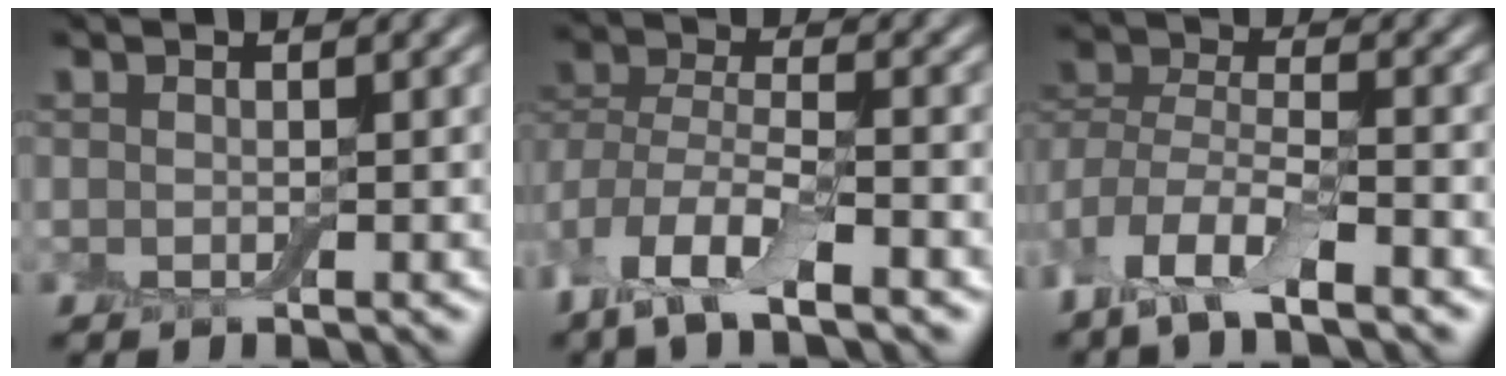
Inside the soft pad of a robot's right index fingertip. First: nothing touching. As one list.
[{"total": 9.3, "force": [-5.1, 3.8, 6.8], "torque": [-0.148, -0.008, -0.103]}, {"total": 8.4, "force": [-4.8, 3.3, 6.0], "torque": [-0.128, -0.006, -0.101]}]